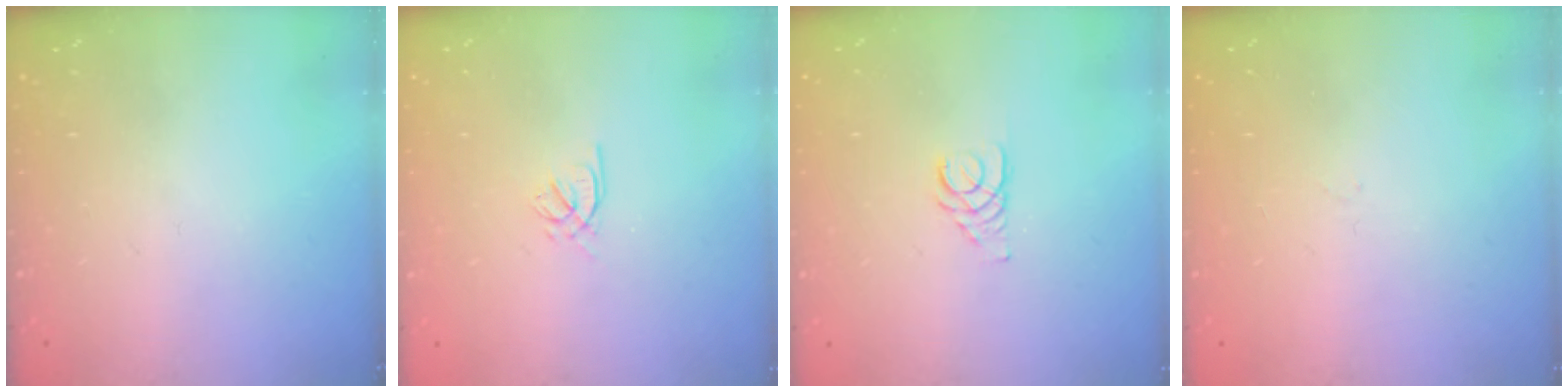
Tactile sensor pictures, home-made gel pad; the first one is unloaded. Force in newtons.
{"total": 2.1, "press": 2.0, "slide": 0.5}
{"total": 2.9, "press": 2.9, "slide": 0.3}
{"total": 0.9, "press": 0.9, "slide": 0.2}